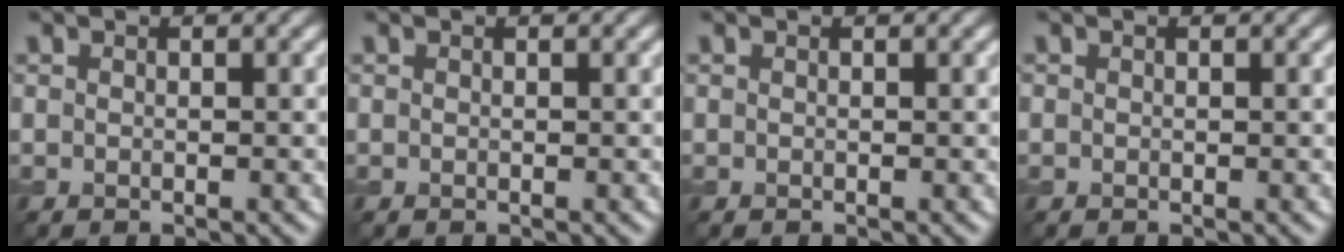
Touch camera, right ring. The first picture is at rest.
{"total": 0.0}
{"total": 0.0}
{"total": 0.0}